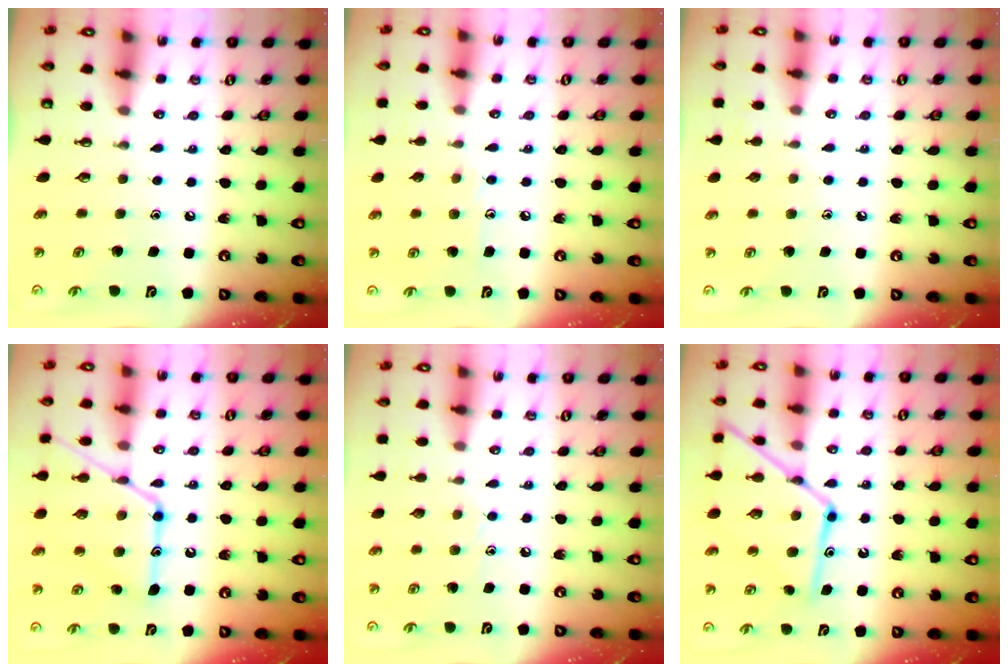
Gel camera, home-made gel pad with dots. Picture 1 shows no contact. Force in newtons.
{"total": 5.4, "press": 5.4, "slide": 0.5}
{"total": 5.6, "press": 5.6, "slide": 0.6}
{"total": 17.5, "press": 17.5, "slide": 1.5}
{"total": 7.2, "press": 7.2, "slide": 0.6}
{"total": 15.9, "press": 15.9, "slide": 1.1}